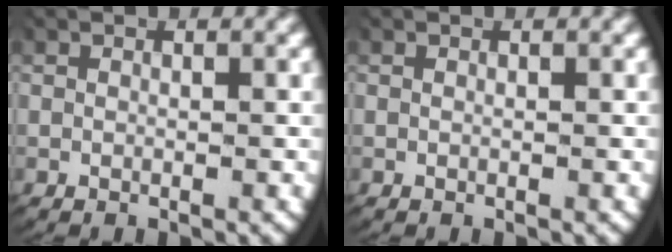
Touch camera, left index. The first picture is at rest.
{"total": 0.0}